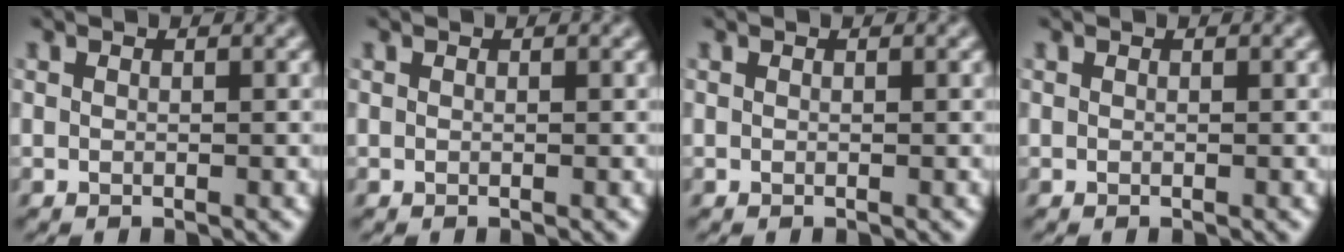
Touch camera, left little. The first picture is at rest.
{"total": 0.0}
{"total": 0.0}
{"total": 0.0}